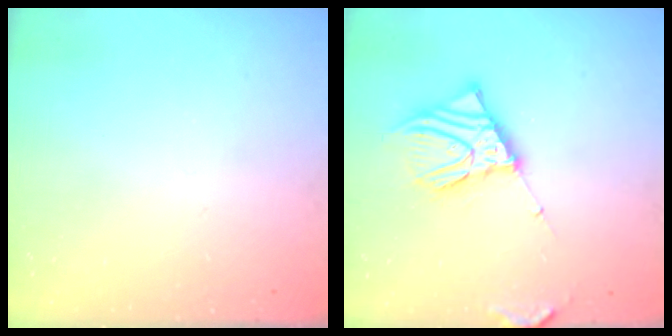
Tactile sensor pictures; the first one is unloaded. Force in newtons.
{"total": 11.2, "press": 11.1, "slide": 1.5}